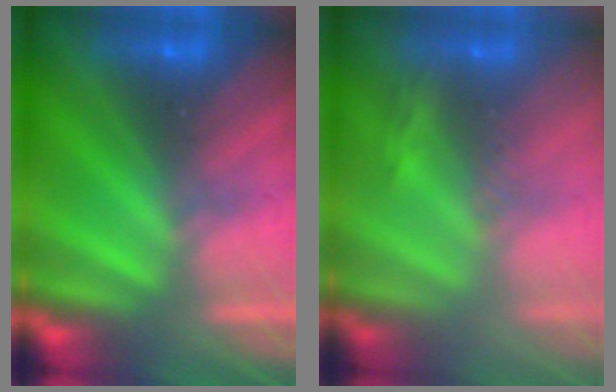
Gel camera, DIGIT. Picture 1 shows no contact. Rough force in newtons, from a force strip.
{"total": 2.8}